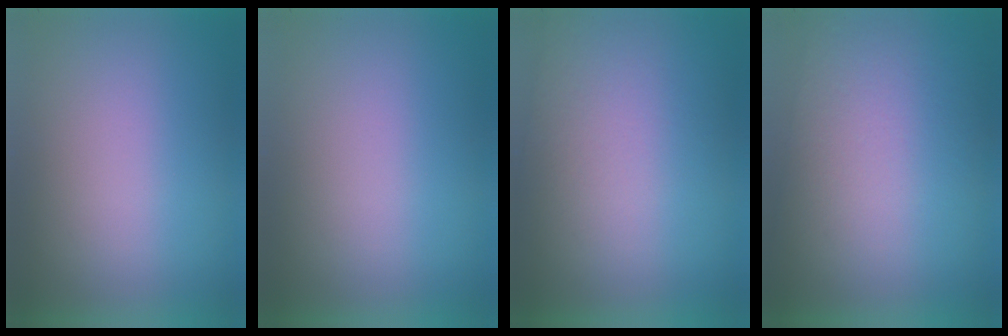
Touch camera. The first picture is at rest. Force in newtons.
{"total": 0.0}
{"total": 2.2}
{"total": 2.9}